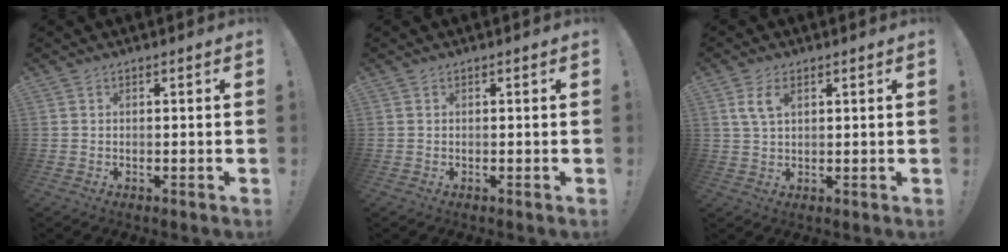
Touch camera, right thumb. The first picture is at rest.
{"total": 0.0}
{"total": 5.6, "force": [2.2, 3.0, 4.2], "torque": [-0.083, 0.001, 0.040]}